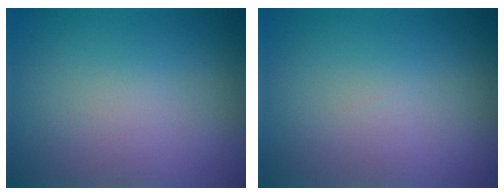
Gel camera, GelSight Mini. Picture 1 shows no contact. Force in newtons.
{"total": 0.0}